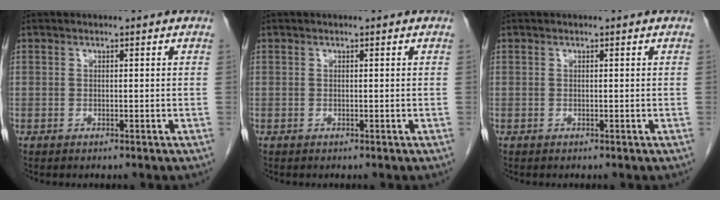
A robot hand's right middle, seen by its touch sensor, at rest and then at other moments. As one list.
[{"total": 0.0}, {"total": 0.0}]